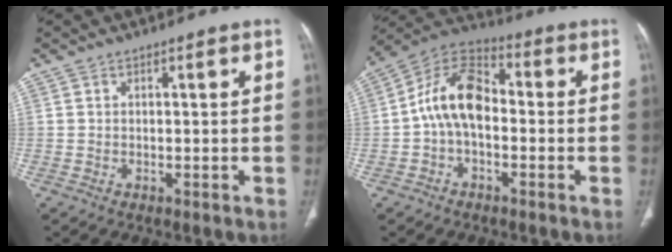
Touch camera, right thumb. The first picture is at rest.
{"total": 12.0, "force": [-0.8, 7.4, 9.4], "torque": [-0.156, 0.038, -0.031]}